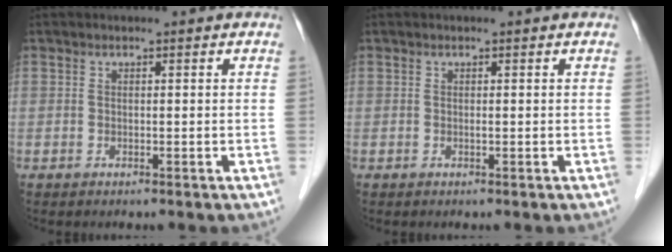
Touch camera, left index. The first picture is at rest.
{"total": 0.0}